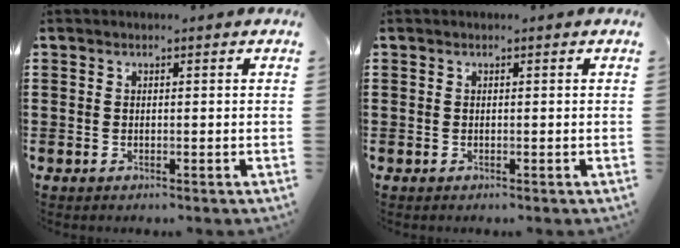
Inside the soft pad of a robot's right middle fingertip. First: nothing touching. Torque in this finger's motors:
{"motor_torque": [0.60, -0.61, 0.10, 0.00]}